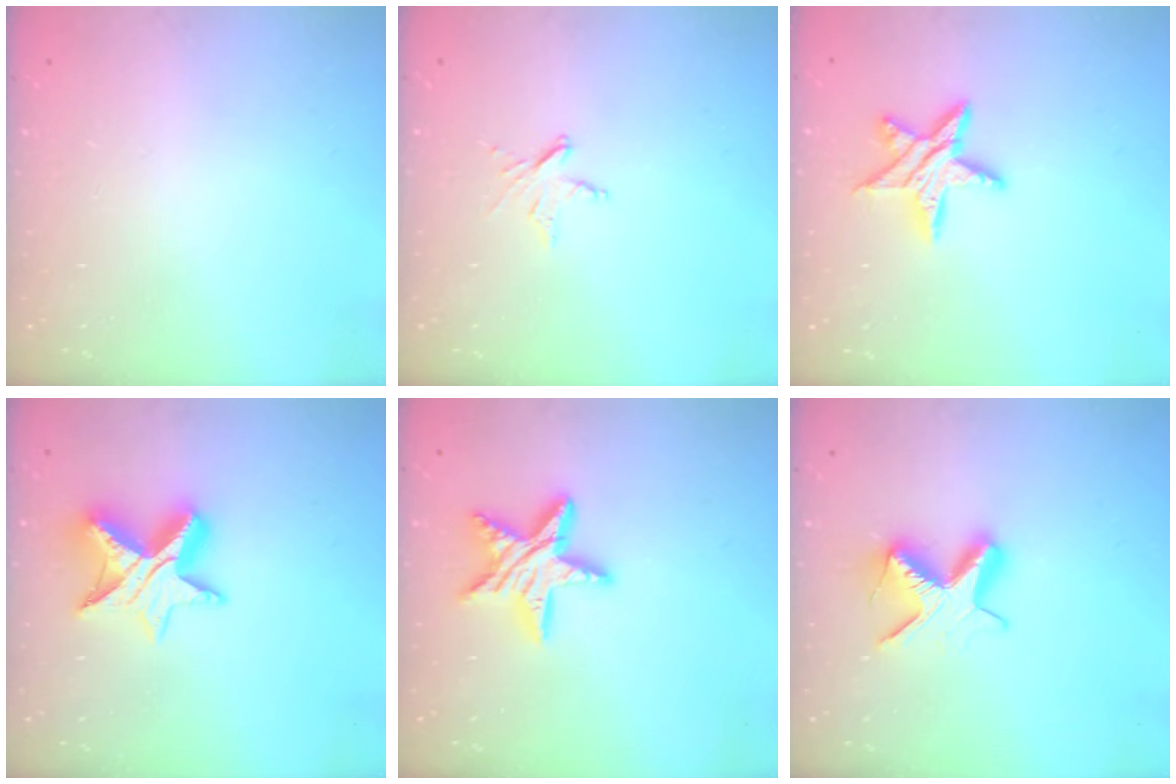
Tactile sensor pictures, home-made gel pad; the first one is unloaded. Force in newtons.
{"total": 3.6, "press": 3.6, "slide": 0.3}
{"total": 10.8, "press": 10.7, "slide": 0.7}
{"total": 11.4, "press": 11.4, "slide": 0.7}
{"total": 12.8, "press": 12.8, "slide": 0.7}
{"total": 10.6, "press": 10.6, "slide": 0.3}